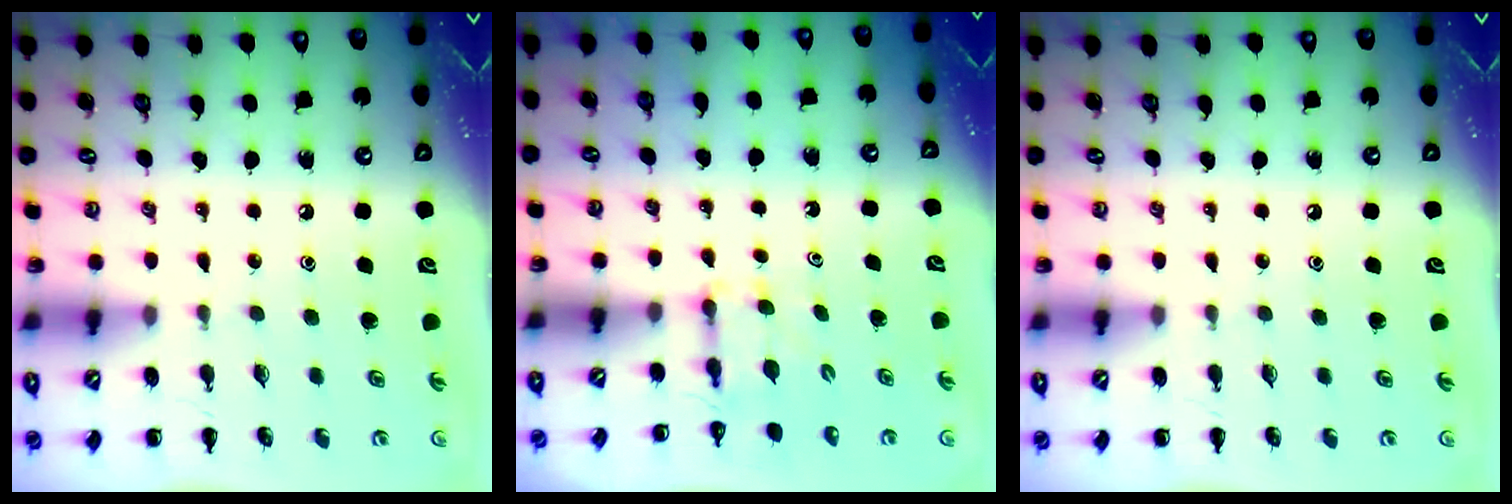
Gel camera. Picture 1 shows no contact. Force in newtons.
{"total": 2.7, "press": 2.5, "slide": 1.1}
{"total": 0.0}